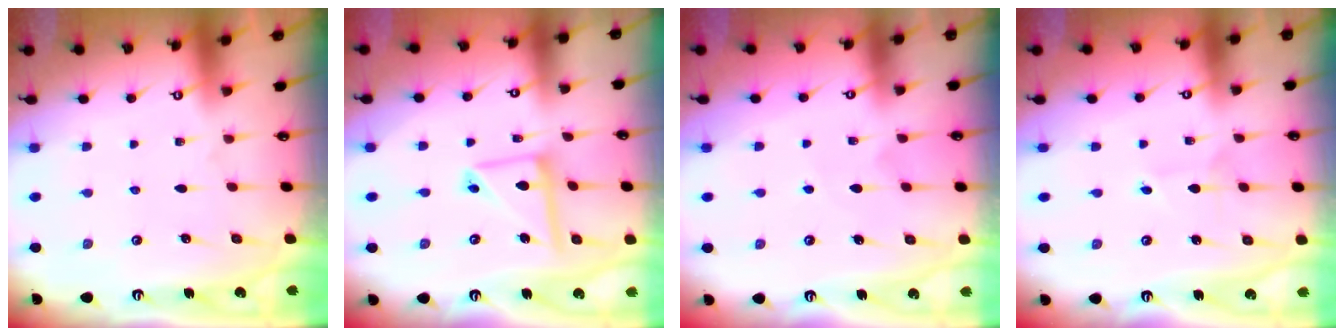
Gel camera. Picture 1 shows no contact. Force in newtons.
{"total": 11.0, "press": 11.0, "slide": 0.9}
{"total": 4.2, "press": 4.1, "slide": 0.6}
{"total": 1.8, "press": 1.8, "slide": 0.2}